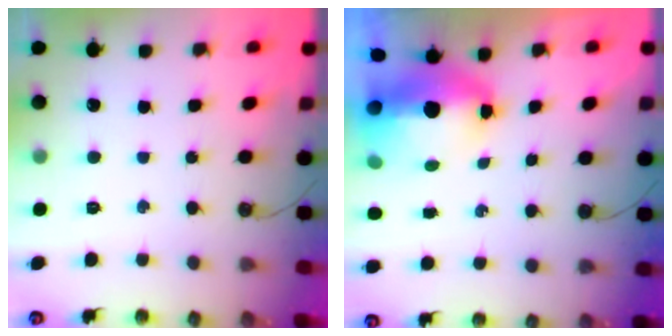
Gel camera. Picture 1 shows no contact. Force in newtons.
{"total": 8.2, "press": 8.2, "slide": 1.0}